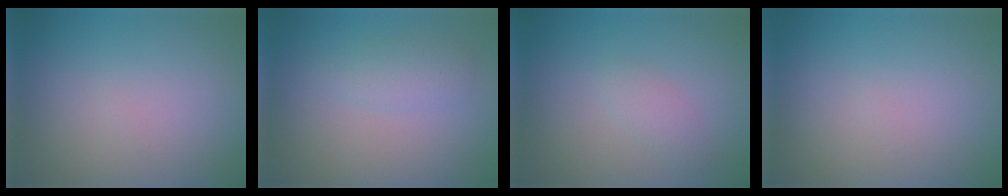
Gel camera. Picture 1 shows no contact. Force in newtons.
{"total": 1.9, "press": 1.9, "slide": 0.1}
{"total": 1.3, "press": 1.3, "slide": 0.0}
{"total": 0.0}